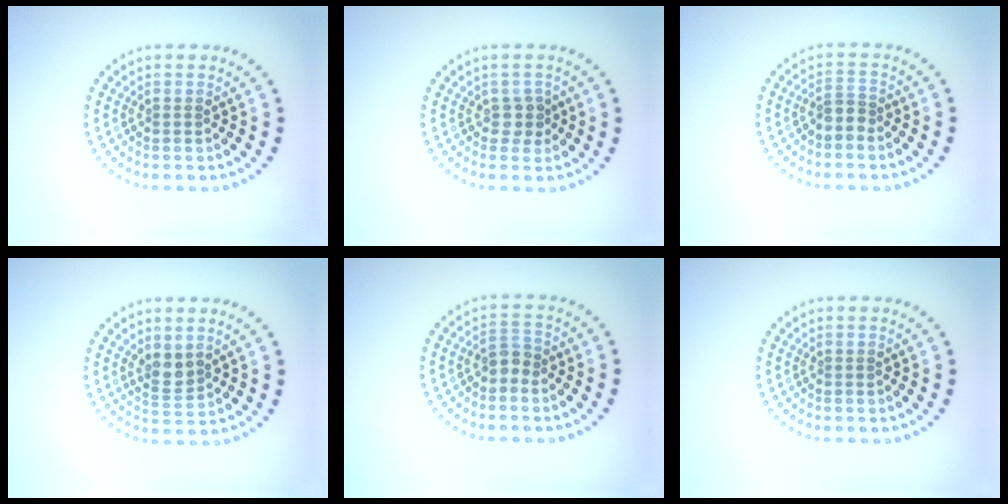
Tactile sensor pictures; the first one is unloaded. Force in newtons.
{"total": 1.5, "press": 1.3, "slide": 0.8}
{"total": 1.8, "press": 1.3, "slide": 1.2}
{"total": 2.1, "press": 1.7, "slide": 1.2}
{"total": 1.8, "press": 1.5, "slide": 0.9}
{"total": 0.0}